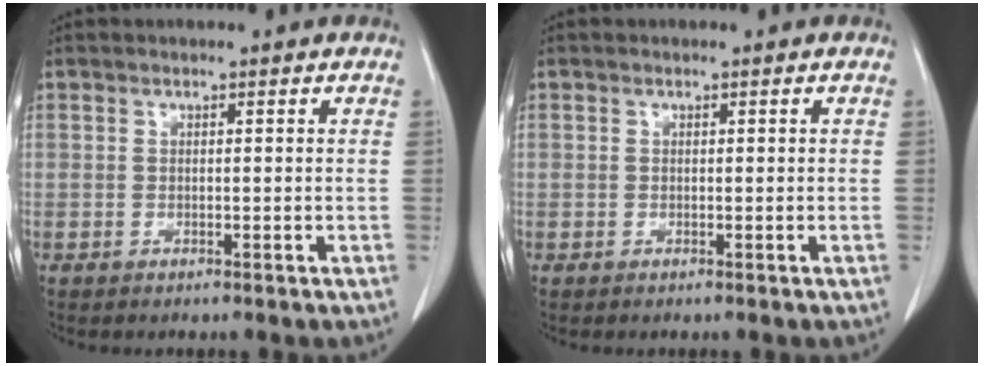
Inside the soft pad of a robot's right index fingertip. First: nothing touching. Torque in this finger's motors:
{"motor_torque": [-0.11, -0.03, -0.36, -0.12]}